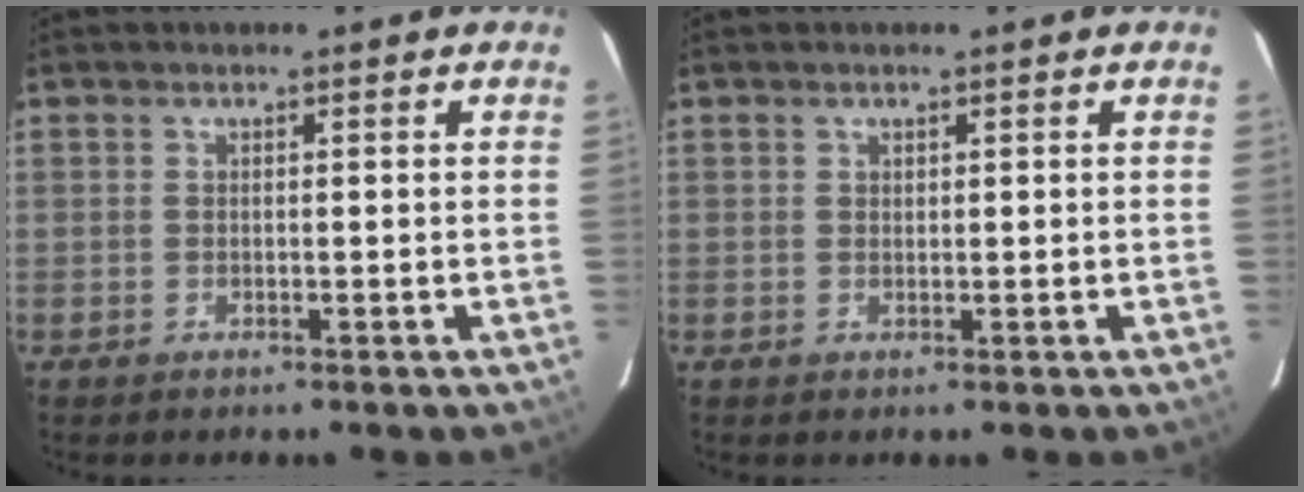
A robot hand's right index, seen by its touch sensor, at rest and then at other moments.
{"total": 0.5, "force": [0.3, 0.4, 0.1], "torque": [0.001, 0.003, 0.006]}